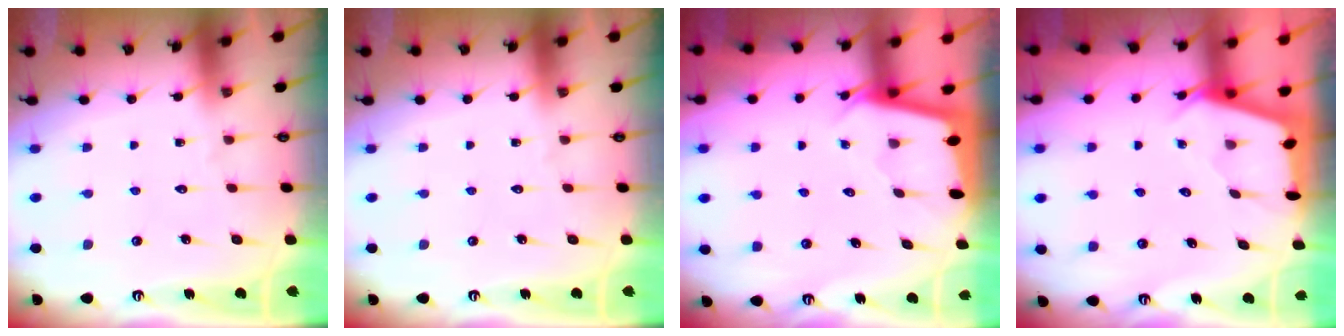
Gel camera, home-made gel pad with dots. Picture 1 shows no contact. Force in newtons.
{"total": 0.0}
{"total": 1.8, "press": 1.8, "slide": 0.1}
{"total": 2.5, "press": 2.5, "slide": 0.3}